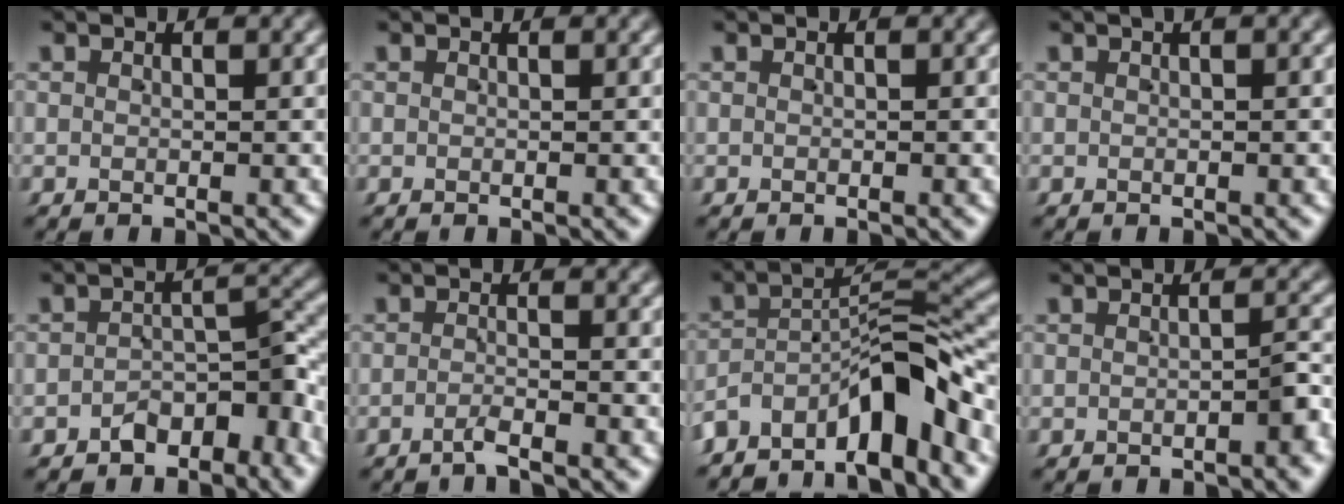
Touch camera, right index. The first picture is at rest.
{"total": 0.0}
{"total": 0.0}
{"total": 0.5, "force": [0.2, 0.1, 0.5], "torque": [-0.006, 0.008, 0.000]}
{"total": 3.9, "force": [-3.1, 1.3, 2.0], "torque": [-0.012, 0.012, -0.054]}
{"total": 1.7, "force": [-1.6, -0.3, 0.4], "torque": [-0.004, 0.001, -0.032]}
{"total": 8.4, "force": [-5.1, 3.5, 5.8], "torque": [-0.091, -0.008, -0.077]}
{"total": 1.5, "force": [-1.1, 0.3, 1.1], "torque": [-0.013, 0.004, -0.020]}